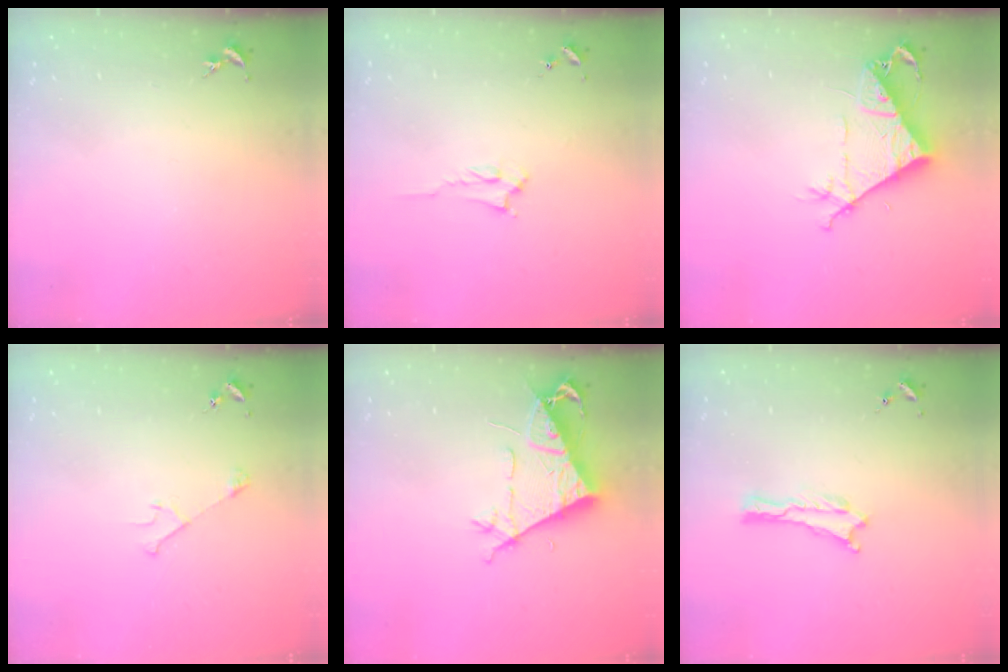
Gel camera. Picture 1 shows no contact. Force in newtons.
{"total": 2.0, "press": 1.9, "slide": 0.3}
{"total": 8.8, "press": 8.7, "slide": 0.9}
{"total": 2.9, "press": 2.9, "slide": 0.3}
{"total": 7.7, "press": 7.6, "slide": 1.2}
{"total": 0.0}